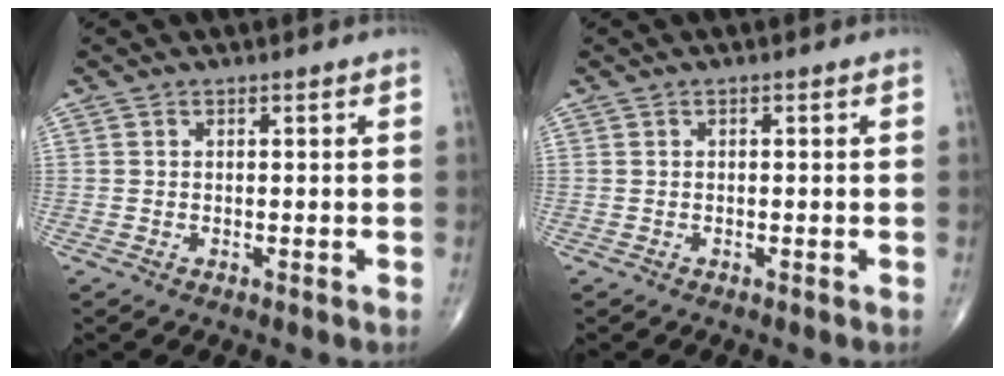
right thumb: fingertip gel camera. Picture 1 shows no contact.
{"total": 0.0}